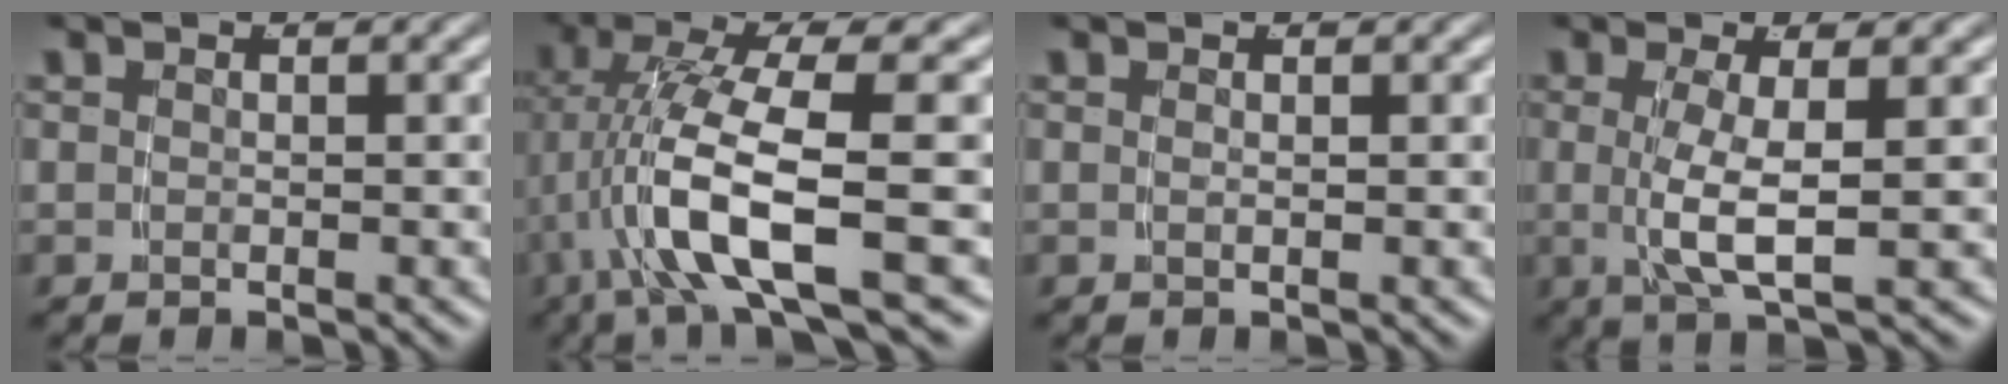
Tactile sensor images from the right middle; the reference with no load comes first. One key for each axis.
{"total": 8.2, "fx": -0.7, "fy": 2.6, "fz": 7.7, "tx": -0.156, "ty": -0.019, "tz": -0.001}
{"total": 0.6, "fx": 0.0, "fy": -0.6, "fz": 0.2, "tx": -0.006, "ty": -0.002, "tz": 0.004}
{"total": 4.2, "fx": -0.1, "fy": 0.5, "fz": 4.1, "tx": -0.088, "ty": -0.010, "tz": 0.005}